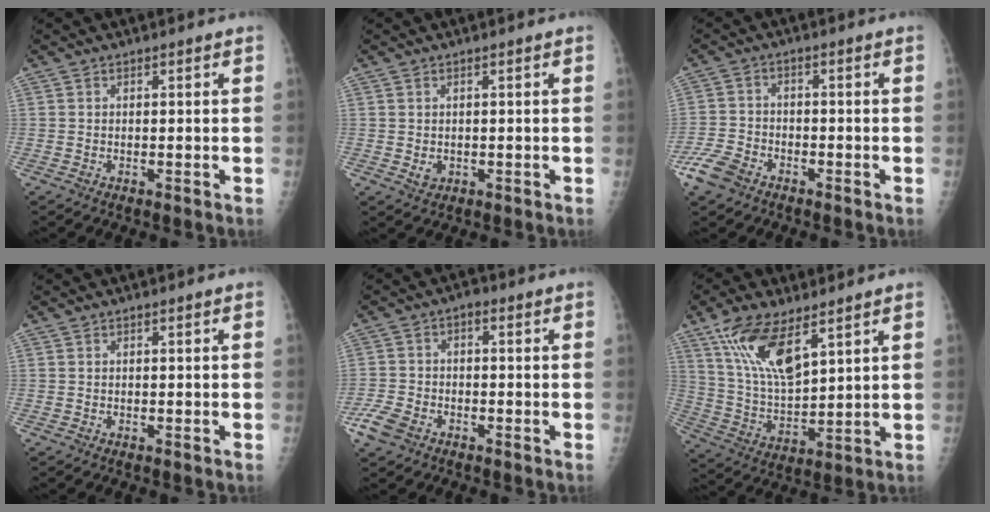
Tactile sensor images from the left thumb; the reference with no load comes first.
{"total": 1.7, "force": [-0.1, 1.3, 1.0], "torque": [-0.012, -0.002, 0.005]}
{"total": 6.3, "force": [-4.1, 3.8, 2.9], "torque": [-0.064, 0.013, -0.082]}
{"total": 0.0}
{"total": 6.3, "force": [-3.2, 4.2, 3.5], "torque": [-0.075, 0.016, -0.062]}
{"total": 13.8, "force": [8.1, 5.2, 9.9], "torque": [-0.177, -0.034, 0.166]}